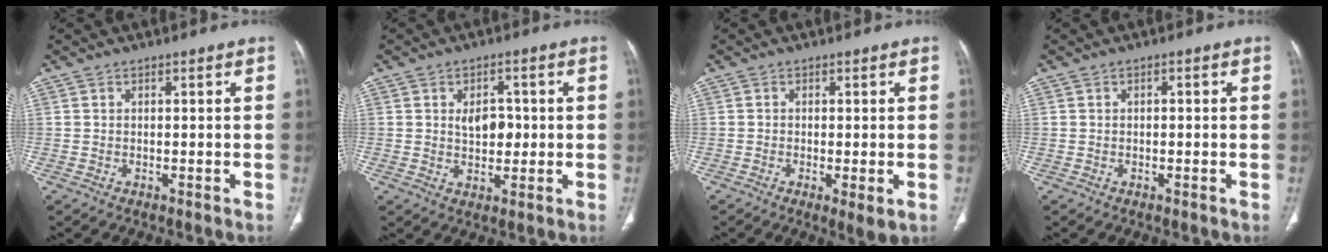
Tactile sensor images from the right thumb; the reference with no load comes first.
{"total": 5.4, "force": [0.5, 3.6, 4.0], "torque": [-0.038, 0.000, 0.011]}
{"total": 3.5, "force": [-1.0, 0.8, 3.3], "torque": [-0.058, -0.012, -0.018]}
{"total": 0.7, "force": [0.0, 0.5, 0.6], "torque": [-0.008, 0.001, -0.001]}